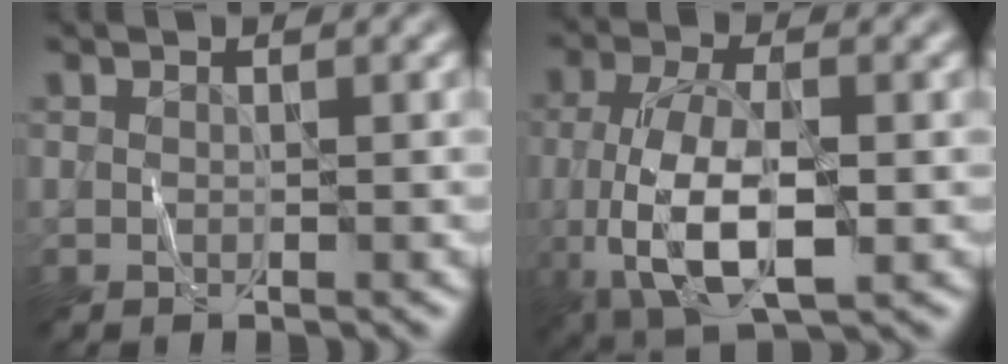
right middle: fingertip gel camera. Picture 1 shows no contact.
{"total": 8.5, "force": [-1.3, 3.8, 7.4], "torque": [-0.154, -0.006, -0.022]}